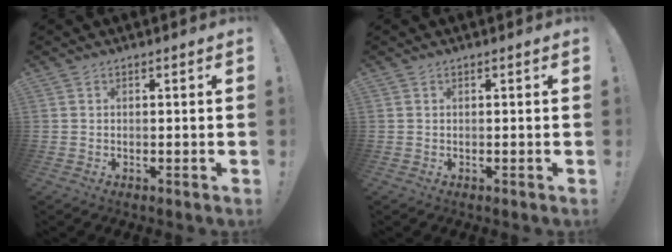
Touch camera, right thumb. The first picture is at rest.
{"total": 0.0}